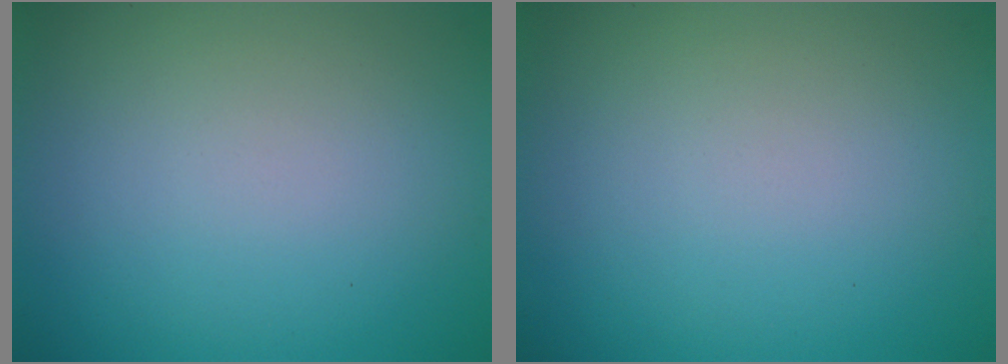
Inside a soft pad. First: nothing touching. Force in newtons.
{"total": 0.0}